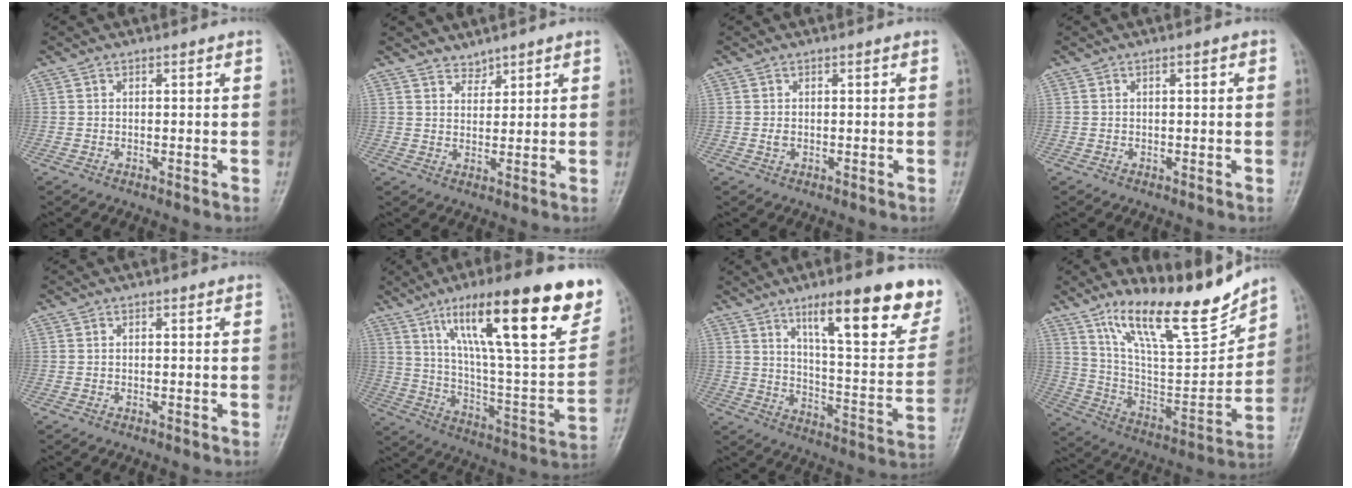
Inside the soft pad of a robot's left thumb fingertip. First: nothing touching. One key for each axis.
{"total": 2.5, "fx": 2.3, "fy": 1.1, "fz": -0.4, "tx": 0.027, "ty": -0.016, "tz": 0.036}
{"total": 0.8, "fx": 0.1, "fy": 0.7, "fz": 0.4, "tx": -0.005, "ty": 0.004, "tz": 0.005}
{"total": 1.3, "fx": 0.3, "fy": 0.3, "fz": 1.2, "tx": -0.018, "ty": 0.002, "tz": 0.004}
{"total": 0.0}
{"total": 30.9, "fx": 16.6, "fy": 7.0, "fz": 25.1, "tx": -0.365, "ty": -0.038, "tz": 0.269}
{"total": 22.1, "fx": 13.6, "fy": 5.6, "fz": 16.4, "tx": -0.190, "ty": -0.061, "tz": 0.206}
{"total": 20.4, "fx": 15.5, "fy": 4.9, "fz": 12.3, "tx": -0.162, "ty": -0.091, "tz": 0.275}